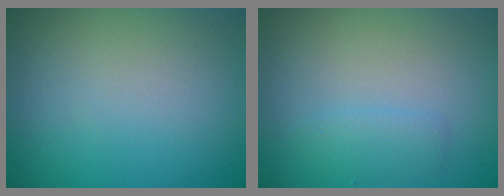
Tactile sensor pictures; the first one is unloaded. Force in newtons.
{"total": 1.4, "press": 1.4, "slide": 0.1}